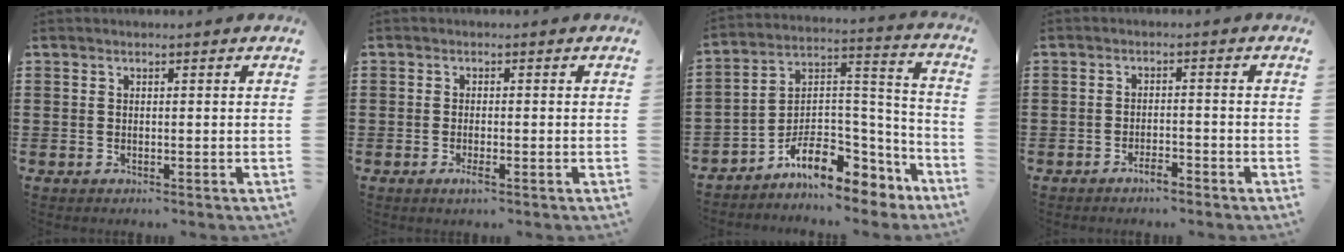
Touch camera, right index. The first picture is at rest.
{"total": 1.5, "force": [-0.8, 0.2, 1.3], "torque": [-0.030, -0.008, -0.016]}
{"total": 9.2, "force": [-6.1, 5.1, 4.7], "torque": [-0.078, 0.009, -0.106]}
{"total": 2.5, "force": [-2.1, 0.4, 1.2], "torque": [-0.024, 0.002, -0.040]}